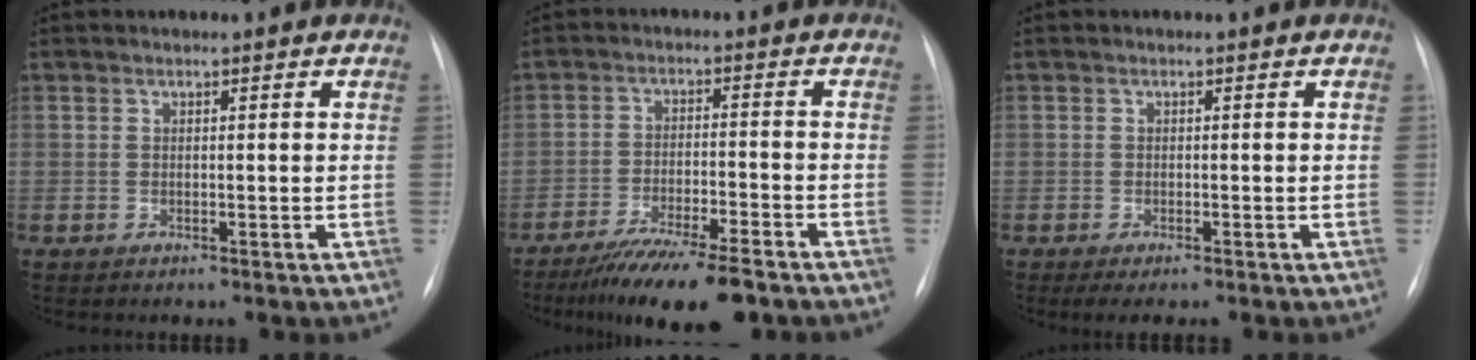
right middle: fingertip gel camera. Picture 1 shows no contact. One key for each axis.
{"total": 11.8, "fx": -9.3, "fy": 1.2, "fz": 7.1, "tx": -0.113, "ty": -0.029, "tz": -0.149}
{"total": 2.9, "fx": -2.1, "fy": 0.5, "fz": 2.0, "tx": -0.029, "ty": -0.009, "tz": -0.028}